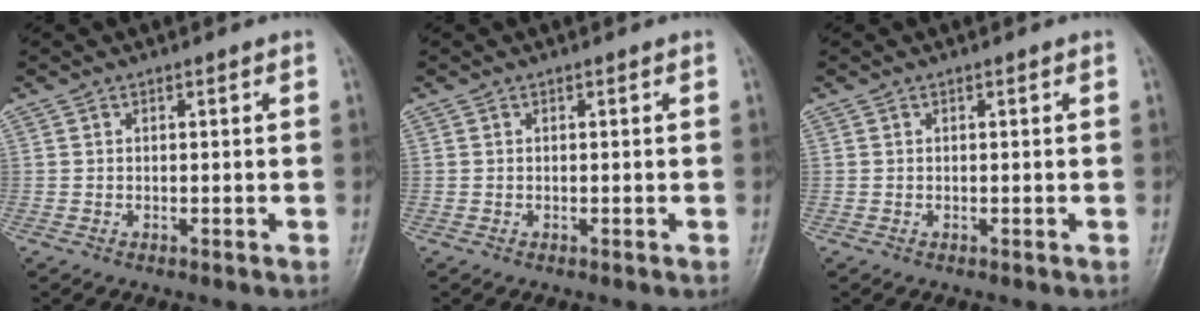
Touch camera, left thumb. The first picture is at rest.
{"total": 0.0}
{"total": 0.0}